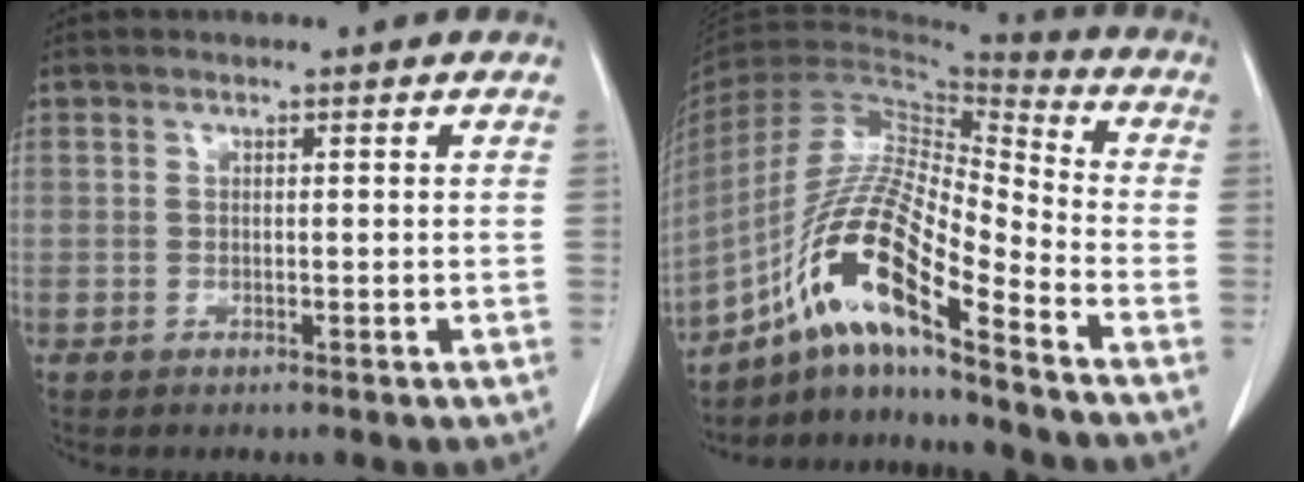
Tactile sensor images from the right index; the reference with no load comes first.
{"total": 16.2, "force": [-10.1, 1.2, 12.5], "torque": [-0.249, 0.000, -0.182]}